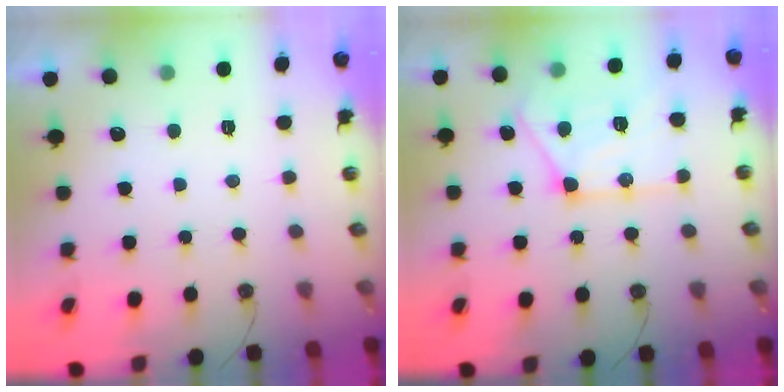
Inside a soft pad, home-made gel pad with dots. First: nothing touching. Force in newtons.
{"total": 16.4, "press": 16.4, "slide": 1.1}